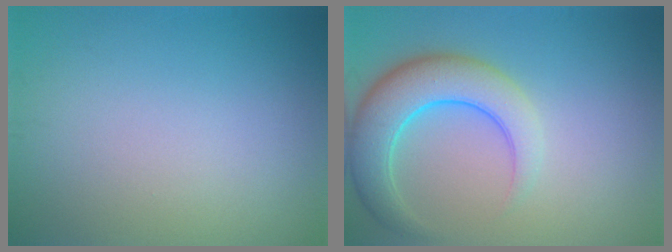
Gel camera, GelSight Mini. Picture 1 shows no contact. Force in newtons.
{"total": 6.2, "press": 6.2, "slide": 0.6}